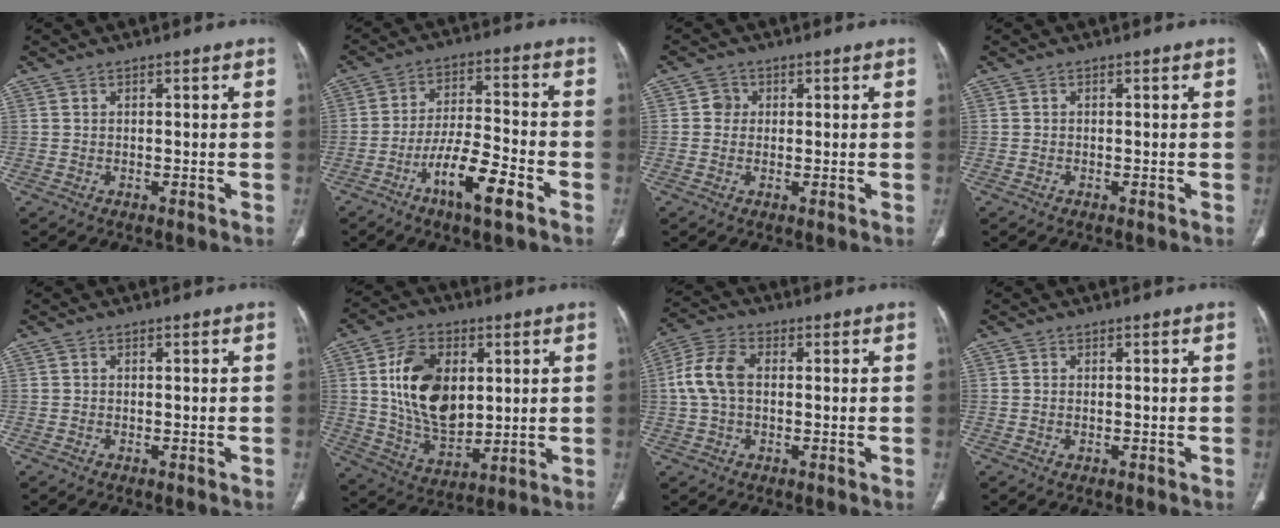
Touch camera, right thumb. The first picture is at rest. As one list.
[{"total": 10.8, "force": [-6.0, 2.5, 8.7], "torque": [-0.164, 0.032, -0.106]}, {"total": 2.3, "force": [0.4, 2.2, 0.7], "torque": [0.002, 0.004, 0.001]}, {"total": 0.0}, {"total": 0.0}, {"total": 16.6, "force": [3.3, 10.5, 12.4], "torque": [-0.192, -0.018, 0.068]}, {"total": 8.3, "force": [0.5, 5.3, 6.3], "torque": [-0.136, 0.024, 0.006]}, {"total": 0.7, "force": [-0.1, 0.4, 0.5], "torque": [-0.017, 0.004, 0.000]}]